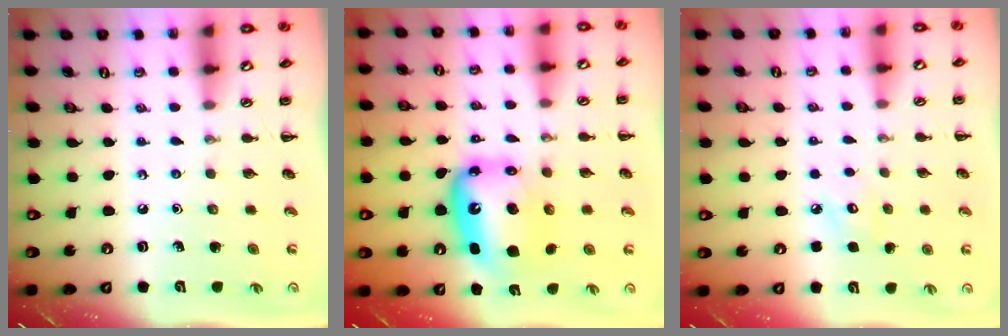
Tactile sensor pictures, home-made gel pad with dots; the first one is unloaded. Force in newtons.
{"total": 11.6, "press": 11.1, "slide": 3.3}
{"total": 3.8, "press": 3.7, "slide": 0.9}